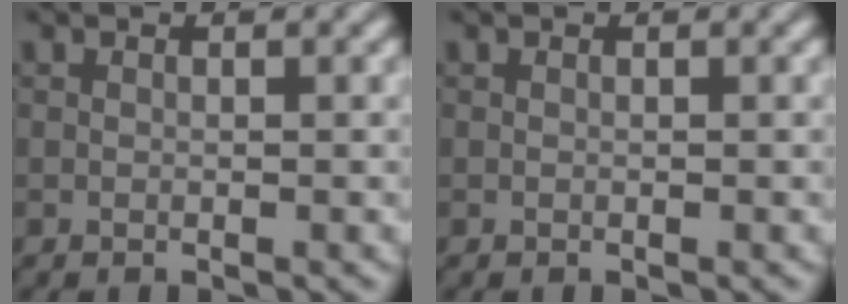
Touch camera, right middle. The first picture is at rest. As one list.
[{"total": 0.0}]